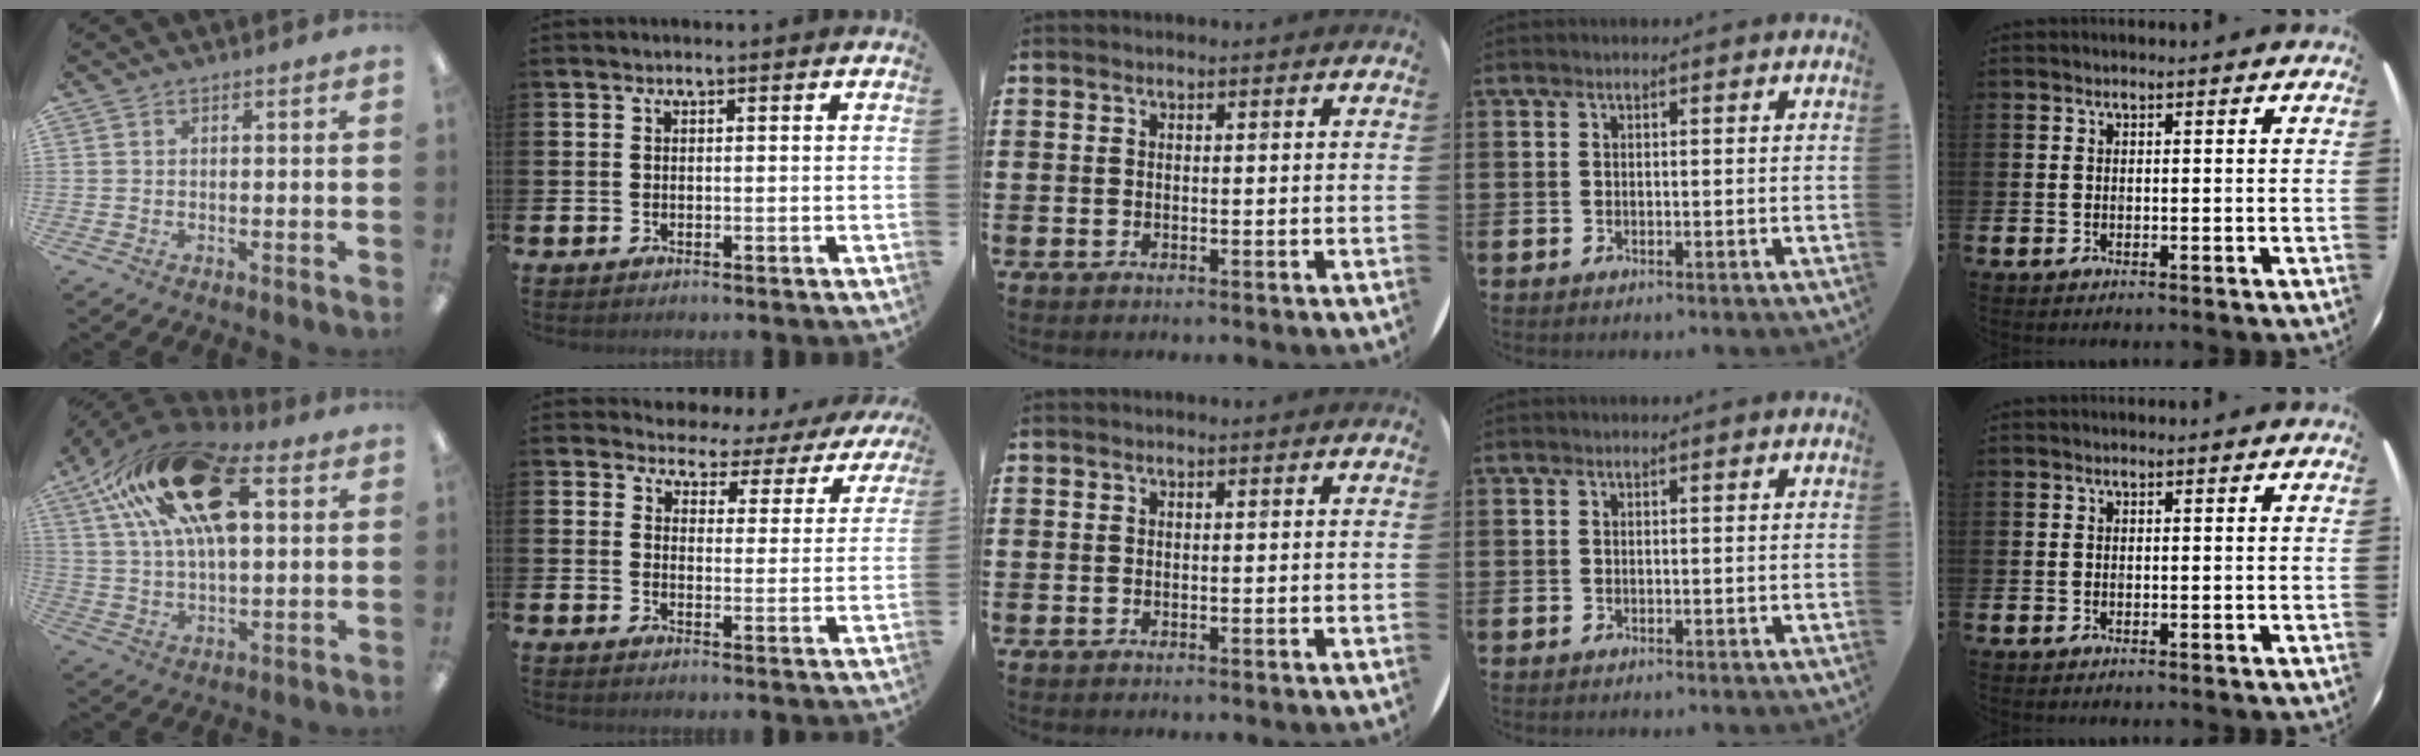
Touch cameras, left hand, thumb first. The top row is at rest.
{"thumb": {"total": 26.3, "force": [11.4, 13.1, 19.7], "torque": [-0.352, -0.025, 0.196]}, "index": {"total": 3.1, "force": [2.7, 1.6, -0.1], "torque": [-0.008, -0.033, 0.036]}}